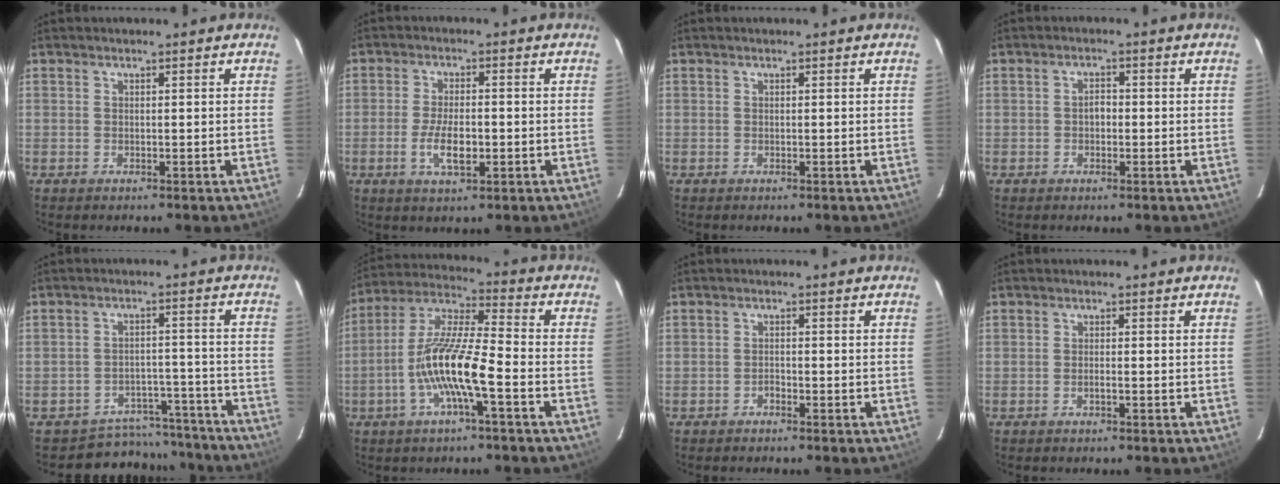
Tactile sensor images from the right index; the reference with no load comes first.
{"total": 5.8, "force": [-1.7, 2.1, 5.2], "torque": [-0.105, -0.007, -0.030]}
{"total": 0.0}
{"total": 1.9, "force": [-0.3, 1.3, 1.3], "torque": [-0.022, 0.007, -0.007]}
{"total": 12.2, "force": [-11.1, 5.1, 0.4], "torque": [-0.010, 0.050, -0.141]}
{"total": 12.8, "force": [-4.5, 1.8, 11.9], "torque": [-0.240, 0.000, -0.093]}
{"total": 1.0, "force": [-0.8, 0.5, 0.1], "torque": [-0.002, 0.001, -0.016]}
{"total": 0.8, "force": [-0.5, 0.1, 0.6], "torque": [-0.011, 0.000, -0.009]}